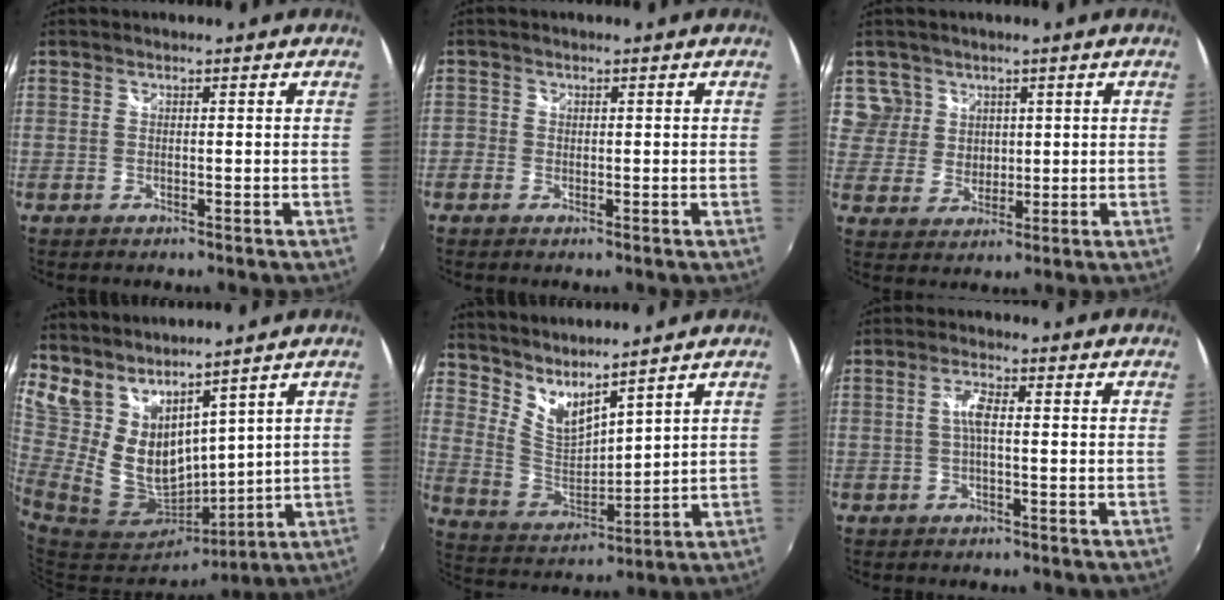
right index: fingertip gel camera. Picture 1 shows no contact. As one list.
[{"total": 1.4, "force": [-0.7, 1.3, 0.2], "torque": [-0.006, -0.001, -0.017]}, {"total": 6.2, "force": [2.7, 5.6, 0.4], "torque": [-0.001, 0.007, 0.052]}, {"total": 13.9, "force": [10.2, 6.2, 7.1], "torque": [-0.139, -0.022, 0.224]}, {"total": 9.0, "force": [7.7, 1.9, 4.3], "torque": [-0.085, -0.015, 0.154]}, {"total": 3.1, "force": [-0.1, 0.8, 3.0], "torque": [-0.060, 0.006, -0.001]}]